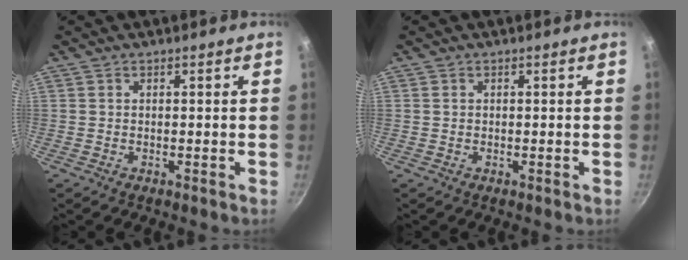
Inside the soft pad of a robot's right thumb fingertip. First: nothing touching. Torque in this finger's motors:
{"motor_torque": [-0.16, -0.05, -0.15, 0.05, 0.00]}